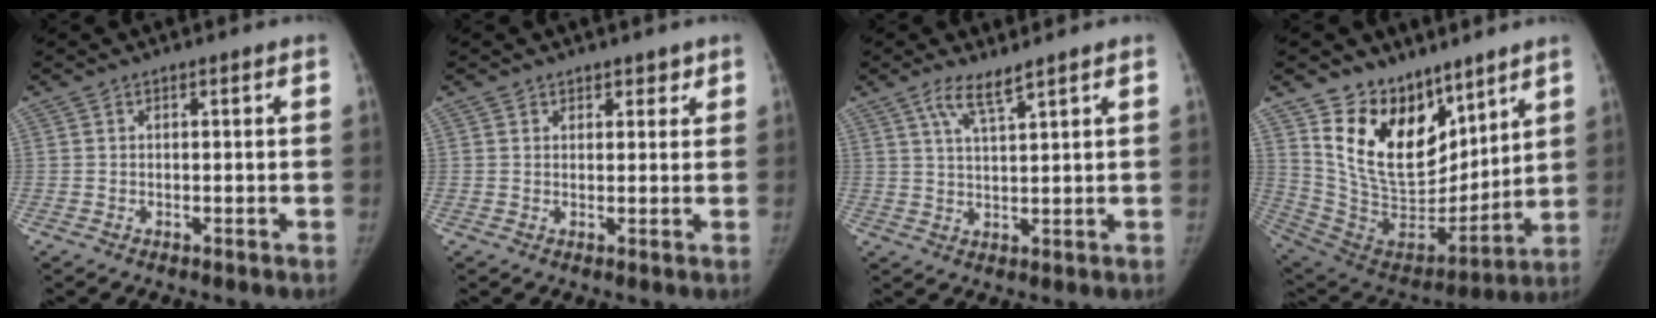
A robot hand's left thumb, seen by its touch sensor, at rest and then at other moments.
{"total": 2.2, "force": [1.6, 1.5, 0.3], "torque": [0.021, -0.007, 0.015]}
{"total": 4.7, "force": [3.3, 0.6, 3.3], "torque": [-0.069, -0.015, 0.068]}
{"total": 19.0, "force": [12.4, 11.4, 8.9], "torque": [-0.103, -0.078, 0.240]}